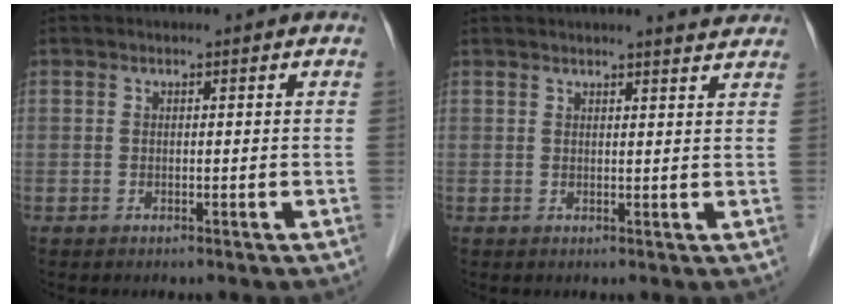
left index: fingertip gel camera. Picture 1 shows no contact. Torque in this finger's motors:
{"motor_torque": [0.80, -0.84, 0.36, 0.05]}